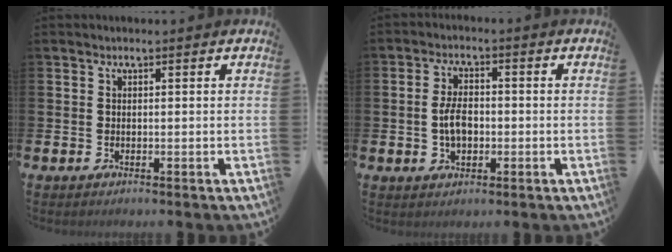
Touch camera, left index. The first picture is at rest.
{"total": 4.2, "force": [-0.5, 2.4, 3.4], "torque": [-0.052, 0.002, -0.012]}